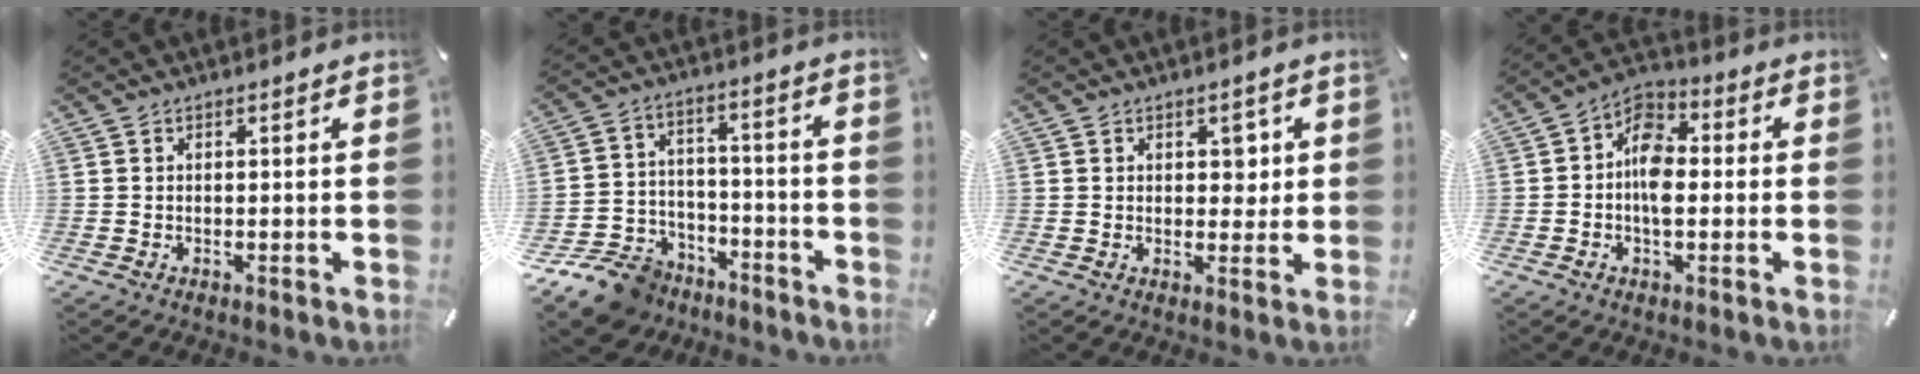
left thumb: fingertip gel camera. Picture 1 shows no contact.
{"total": 12.8, "force": [-9.5, 7.8, 3.8], "torque": [-0.067, 0.064, -0.169]}
{"total": 4.1, "force": [1.1, 3.0, 2.6], "torque": [-0.015, -0.009, 0.009]}
{"total": 8.2, "force": [-1.4, 5.2, 6.2], "torque": [-0.119, 0.013, -0.027]}